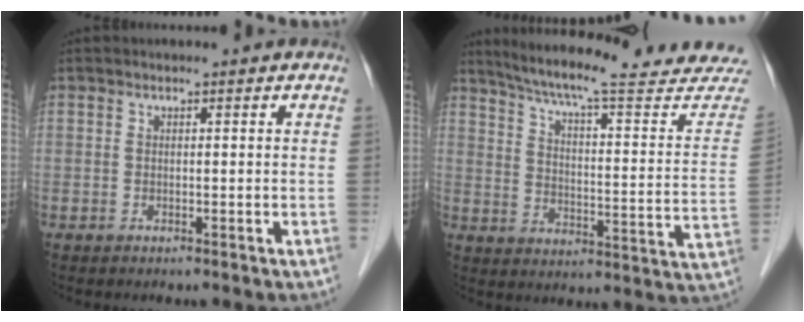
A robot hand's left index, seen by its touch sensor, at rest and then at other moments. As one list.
[{"total": 25.9, "force": [23.5, 1.4, 10.8], "torque": [-0.161, -0.068, 0.300]}]